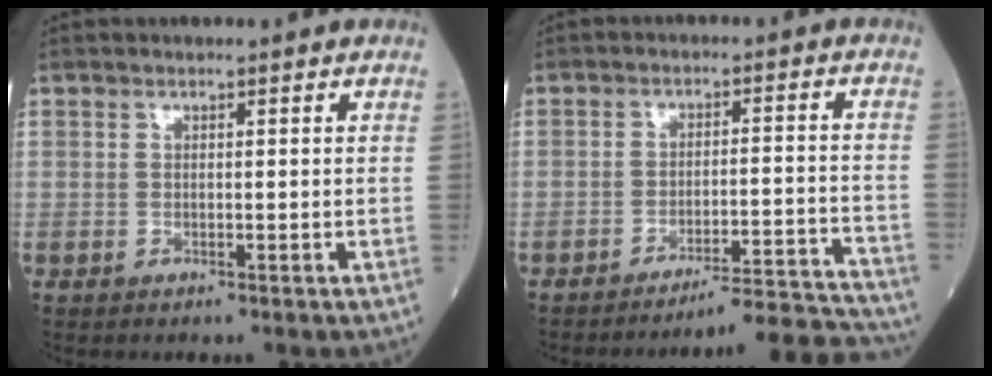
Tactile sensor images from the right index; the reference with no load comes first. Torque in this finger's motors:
{"motor_torque": [-0.24, -0.29, -0.01, -0.01]}